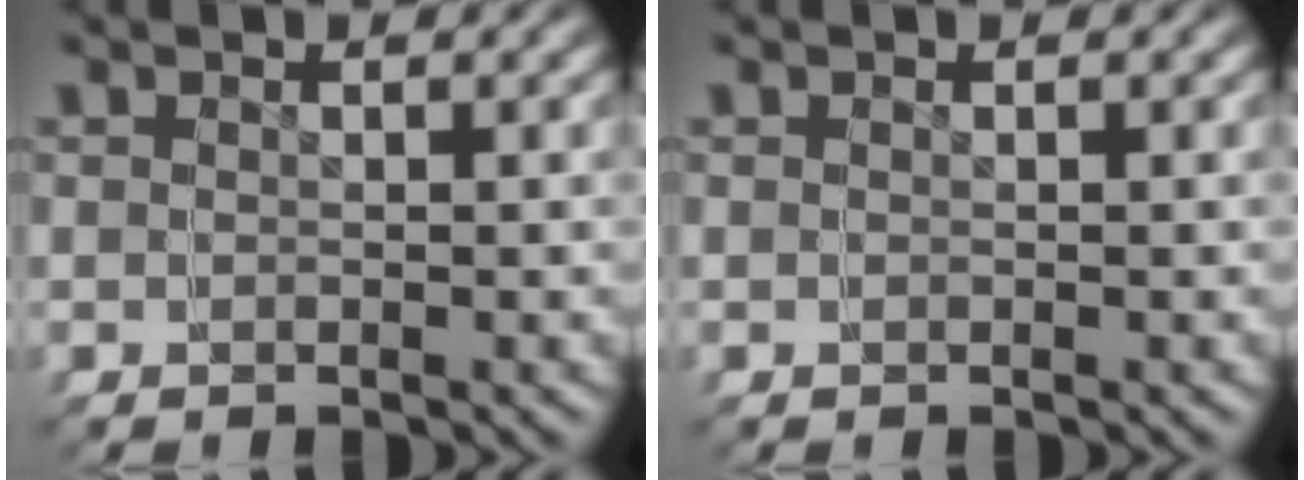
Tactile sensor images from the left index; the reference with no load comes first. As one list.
[{"total": 0.0}]